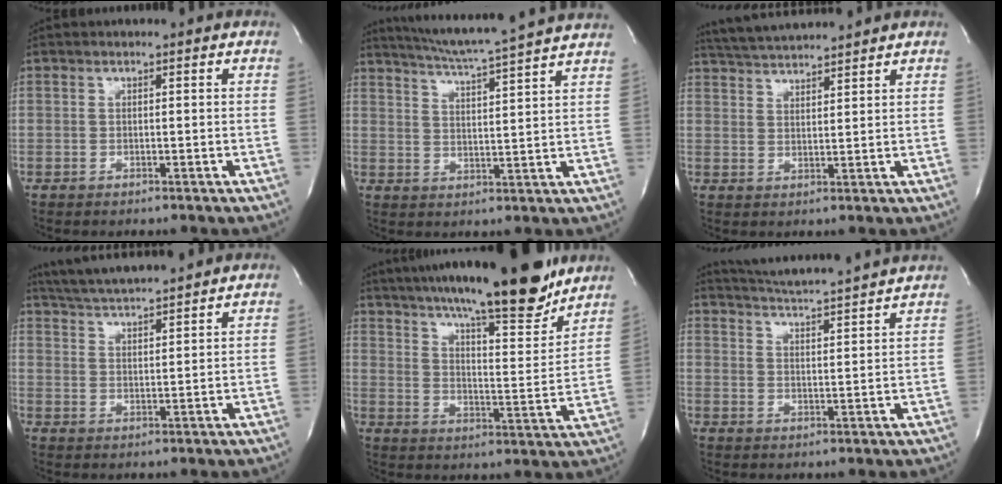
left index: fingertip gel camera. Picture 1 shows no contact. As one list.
[{"total": 15.1, "force": [13.5, -1.5, 6.5], "torque": [-0.118, -0.015, 0.182]}, {"total": 7.6, "force": [7.3, -0.3, 2.2], "torque": [-0.051, 0.020, 0.127]}, {"total": 11.5, "force": [10.5, 0.3, 4.5], "torque": [-0.087, 0.021, 0.166]}, {"total": 20.8, "force": [17.3, 2.7, 11.3], "torque": [-0.178, -0.010, 0.248]}, {"total": 13.8, "force": [13.0, -0.5, 4.7], "torque": [-0.091, -0.007, 0.179]}]